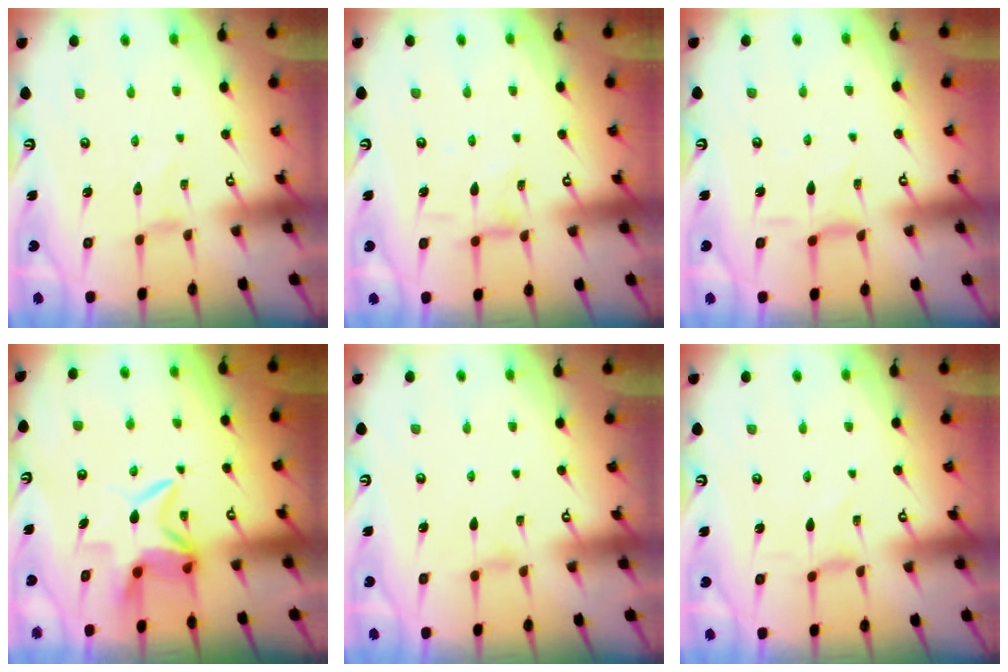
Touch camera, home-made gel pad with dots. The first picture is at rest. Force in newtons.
{"total": 1.7, "press": 1.6, "slide": 0.2}
{"total": 2.5, "press": 2.5, "slide": 0.4}
{"total": 7.0, "press": 6.9, "slide": 1.1}
{"total": 1.2, "press": 1.2, "slide": 0.3}
{"total": 0.0}